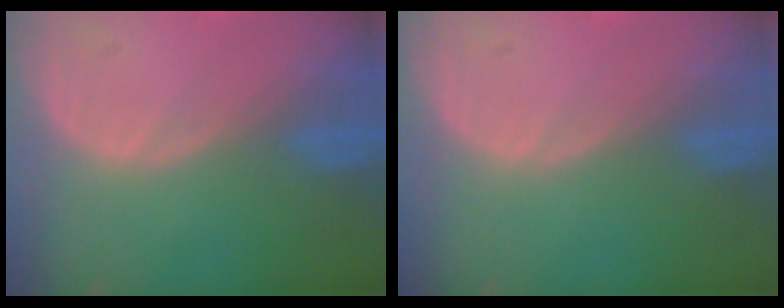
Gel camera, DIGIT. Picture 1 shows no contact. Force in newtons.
{"total": 0.0}